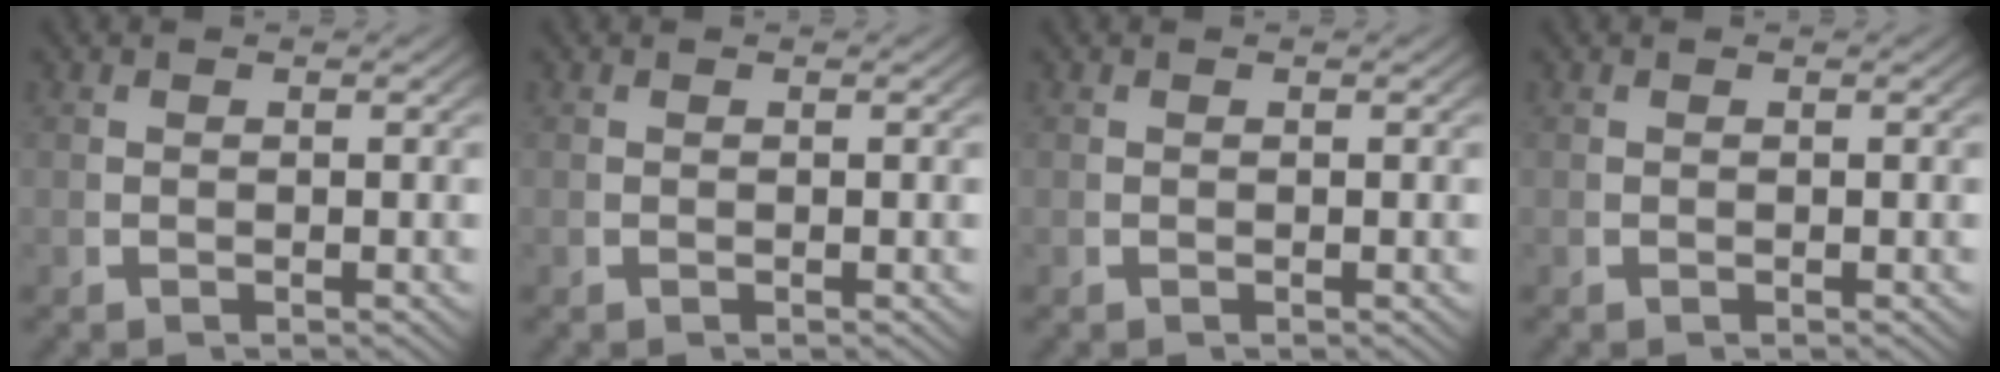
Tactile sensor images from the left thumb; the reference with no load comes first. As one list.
[{"total": 0.0}, {"total": 0.0}, {"total": 0.0}]